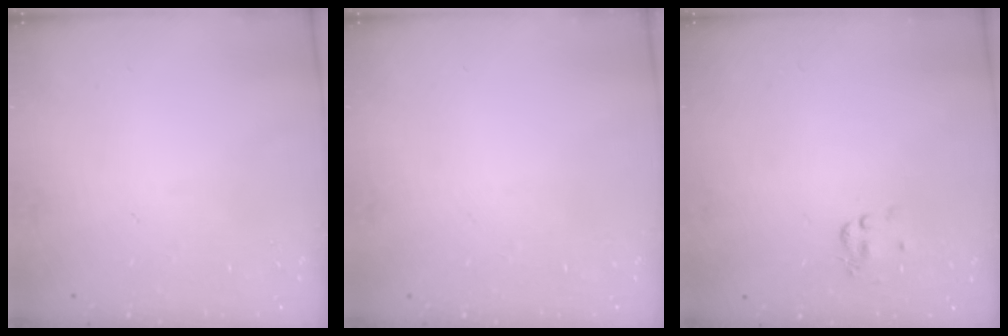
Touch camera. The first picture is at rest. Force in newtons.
{"total": 0.0}
{"total": 1.8, "press": 1.7, "slide": 0.7}